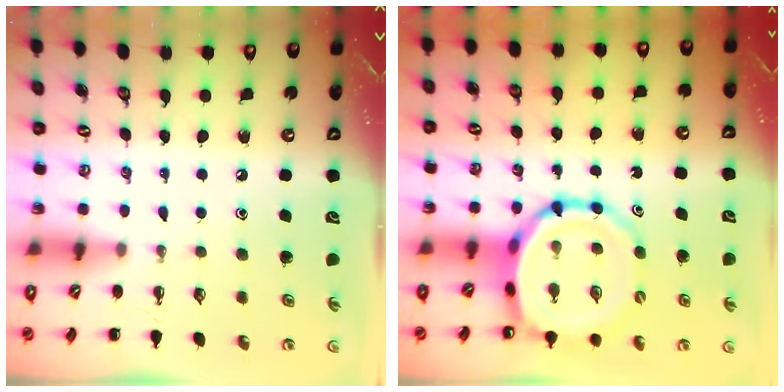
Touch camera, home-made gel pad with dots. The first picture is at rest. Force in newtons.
{"total": 12.8, "press": 12.4, "slide": 3.3}